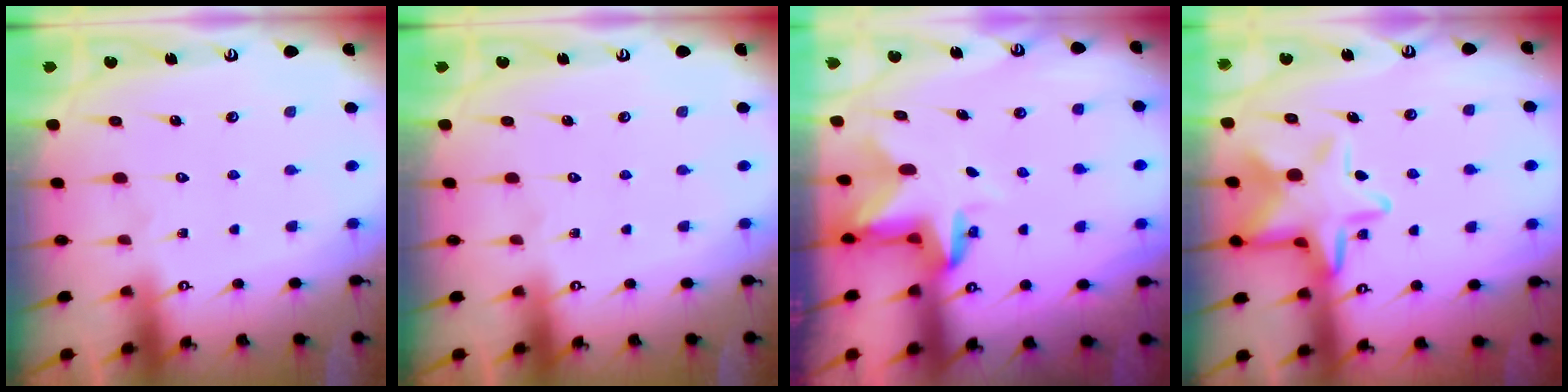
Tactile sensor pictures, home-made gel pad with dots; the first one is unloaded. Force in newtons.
{"total": 0.0}
{"total": 3.1, "press": 3.1, "slide": 0.5}
{"total": 13.5, "press": 13.5, "slide": 1.2}